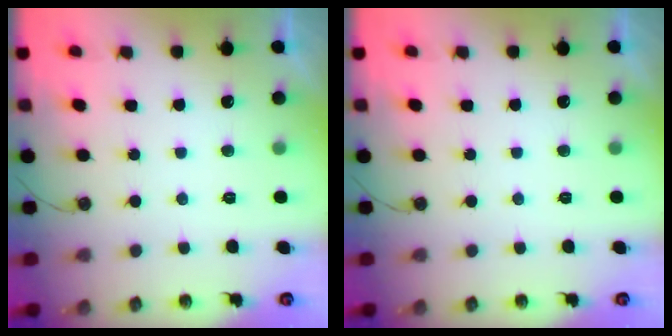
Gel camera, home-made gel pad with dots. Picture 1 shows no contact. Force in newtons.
{"total": 0.0}